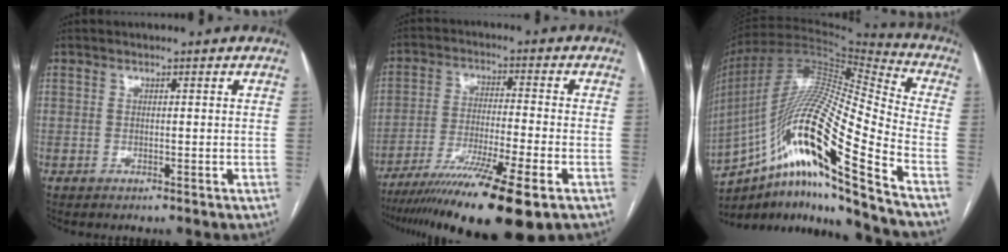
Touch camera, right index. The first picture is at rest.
{"total": 16.9, "force": [-11.6, 0.1, 12.3], "torque": [-0.195, -0.042, -0.193]}
{"total": 25.8, "force": [-13.9, 1.1, 21.7], "torque": [-0.402, -0.012, -0.248]}